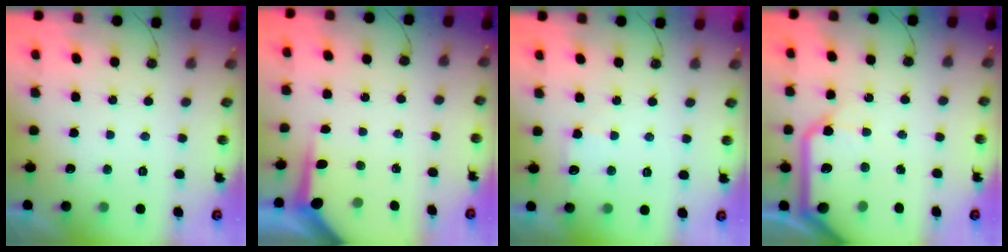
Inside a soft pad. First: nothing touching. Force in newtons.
{"total": 4.8, "press": 4.8, "slide": 0.4}
{"total": 7.2, "press": 7.2, "slide": 0.8}
{"total": 15.5, "press": 15.3, "slide": 2.1}